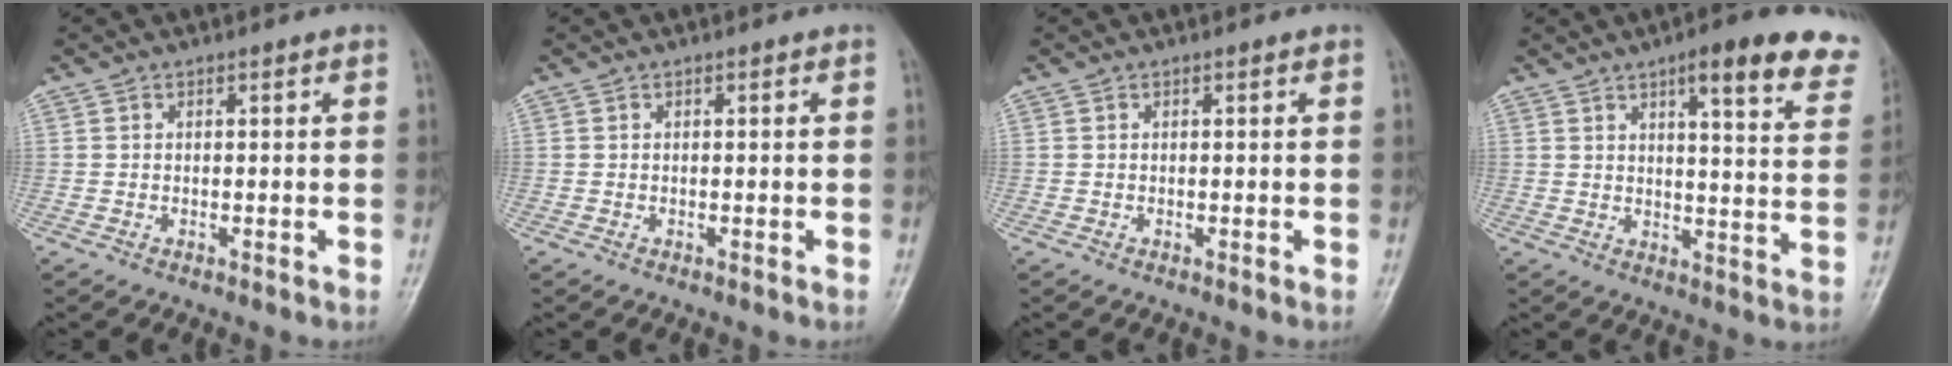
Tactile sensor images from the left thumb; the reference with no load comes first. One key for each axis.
{"total": 0.0}
{"total": 0.0}
{"total": 15.4, "fx": 10.1, "fy": 3.9, "fz": 10.9, "tx": -0.104, "ty": -0.043, "tz": 0.112}